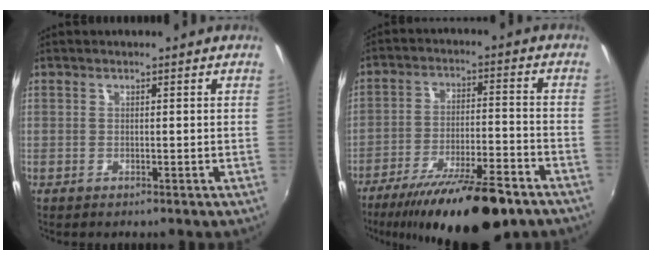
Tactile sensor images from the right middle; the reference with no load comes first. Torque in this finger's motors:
{"motor_torque": [1.03, -1.11, 0.86, 0.20]}